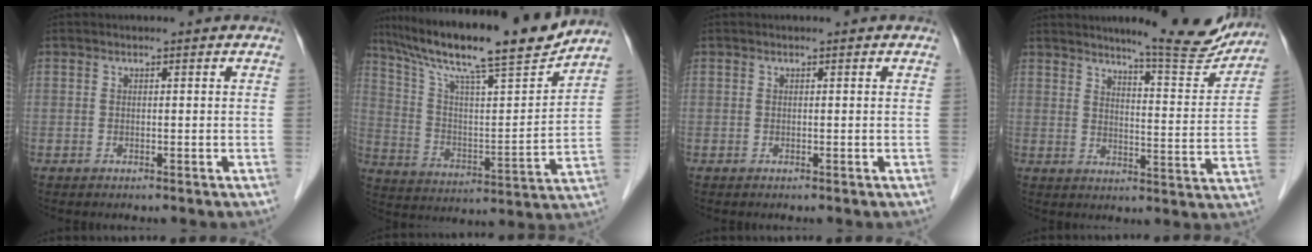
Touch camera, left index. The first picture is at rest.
{"total": 20.4, "force": [17.1, 0.6, 11.1], "torque": [-0.192, -0.005, 0.277]}
{"total": 0.0}
{"total": 12.6, "force": [11.6, 0.7, 4.9], "torque": [-0.059, -0.035, 0.142]}